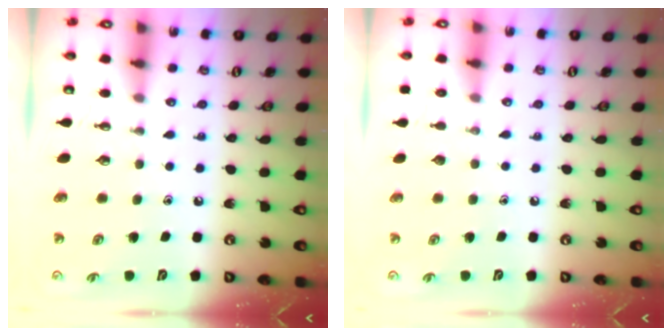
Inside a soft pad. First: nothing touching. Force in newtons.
{"total": 0.0}